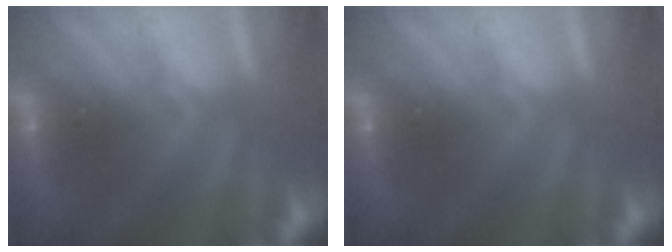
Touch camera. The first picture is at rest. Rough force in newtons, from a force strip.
{"total": 0.0}